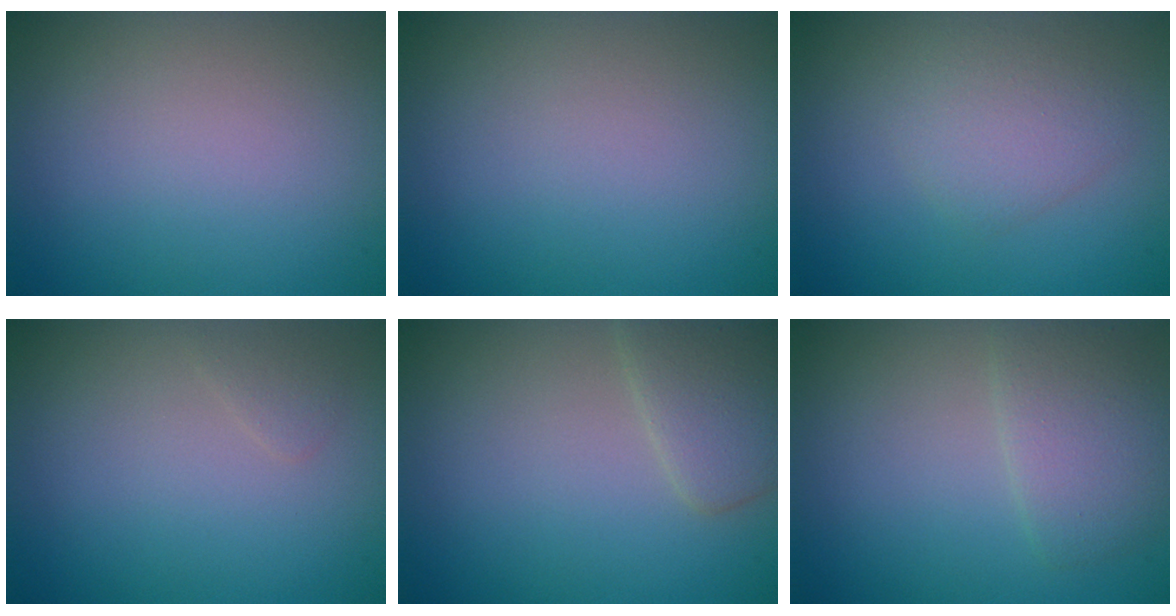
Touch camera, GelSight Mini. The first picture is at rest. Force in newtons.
{"total": 0.0}
{"total": 2.4, "press": 2.4, "slide": 0.1}
{"total": 0.6, "press": 0.6, "slide": 0.0}
{"total": 2.9, "press": 2.9, "slide": 0.2}
{"total": 3.1, "press": 3.1, "slide": 0.1}